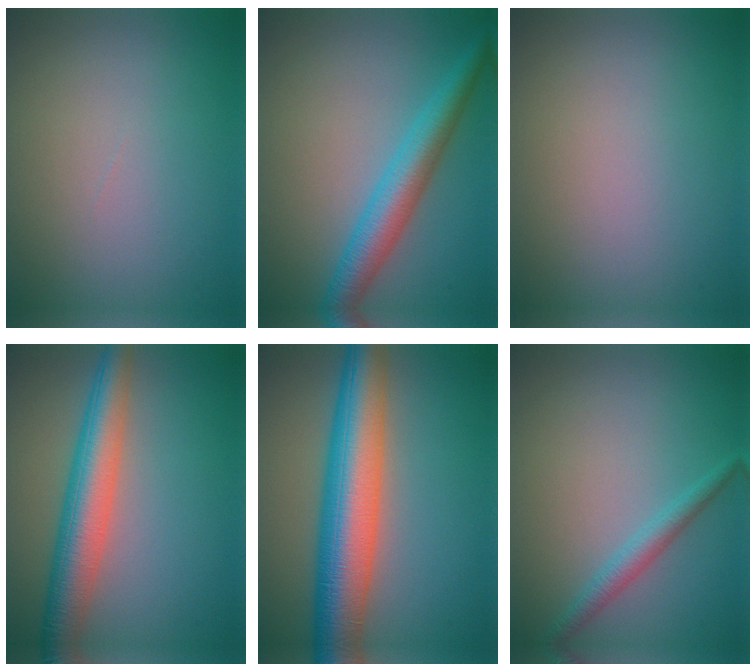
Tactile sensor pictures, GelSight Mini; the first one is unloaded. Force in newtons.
{"total": 4.9, "press": 4.9, "slide": 0.1}
{"total": 0.0}
{"total": 6.4, "press": 6.4, "slide": 0.2}
{"total": 10.1, "press": 10.1, "slide": 0.3}
{"total": 1.9, "press": 1.9, "slide": 0.0}